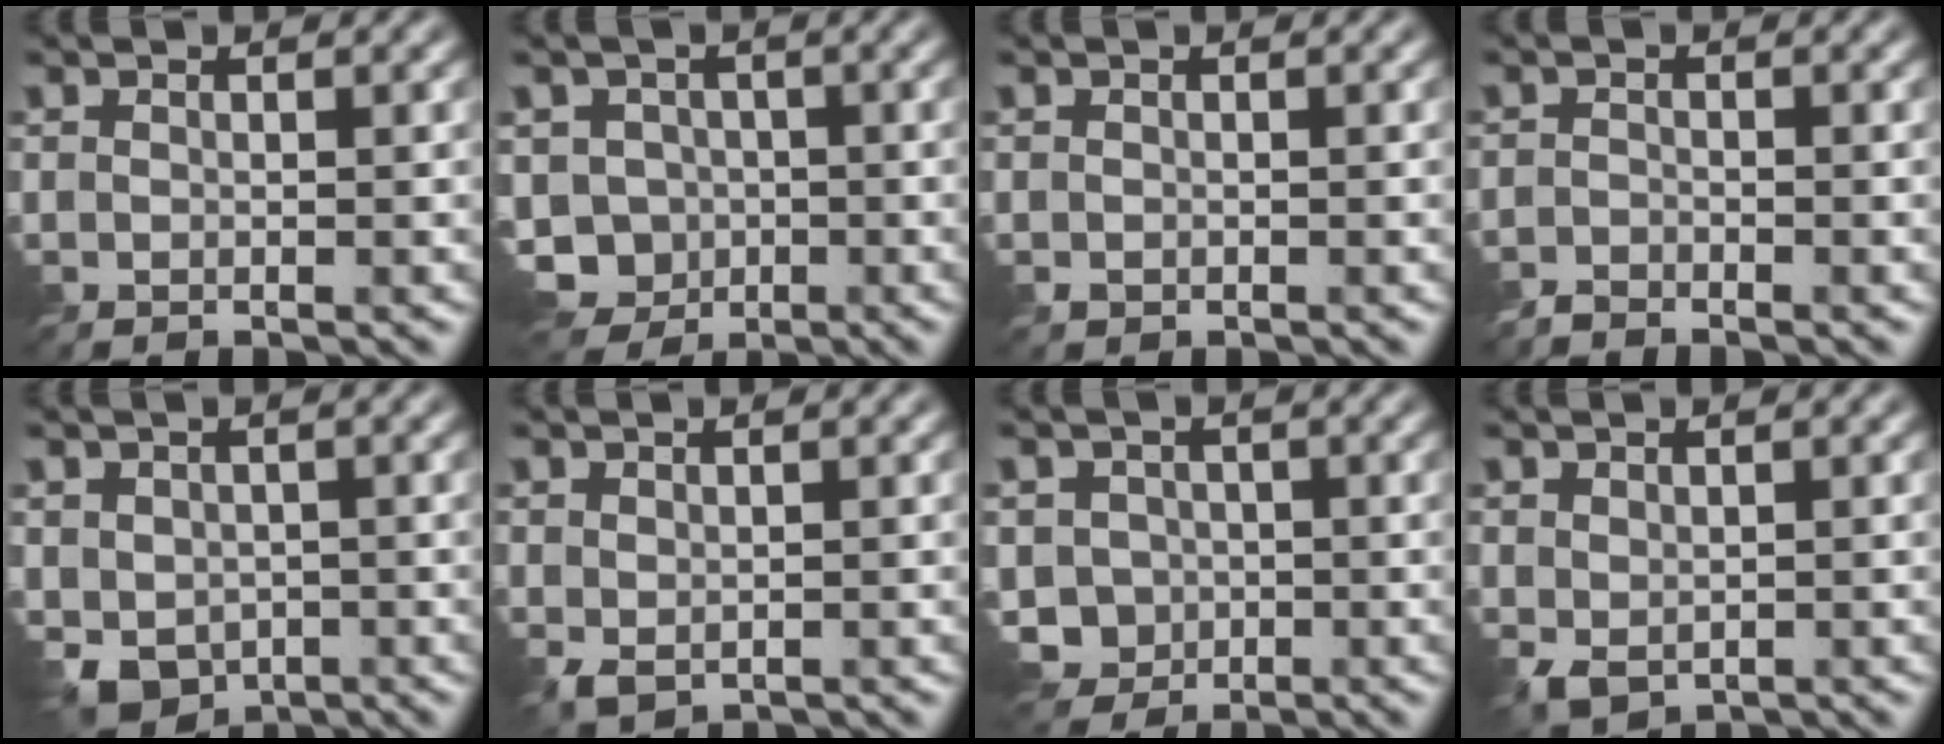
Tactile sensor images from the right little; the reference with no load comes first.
{"total": 6.7, "force": [-2.1, 5.8, 2.6], "torque": [-0.056, -0.006, -0.047]}
{"total": 0.6, "force": [0.0, 0.6, 0.1], "torque": [0.000, -0.001, 0.003]}
{"total": 1.3, "force": [-1.3, 0.3, 0.0], "torque": [0.004, 0.000, -0.031]}
{"total": 4.8, "force": [-1.4, 3.9, 2.5], "torque": [-0.056, -0.014, -0.024]}
{"total": 1.4, "force": [0.4, 1.1, 0.8], "torque": [-0.018, -0.003, 0.011]}
{"total": 3.8, "force": [-0.6, 3.6, 1.3], "torque": [-0.033, -0.003, -0.017]}
{"total": 1.7, "force": [0.4, 1.4, 1.0], "torque": [-0.024, -0.005, 0.010]}